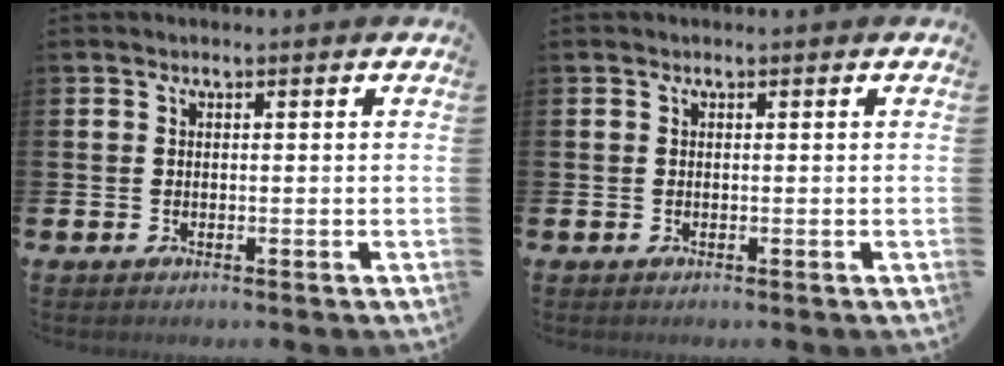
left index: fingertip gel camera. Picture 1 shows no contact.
{"total": 0.0}